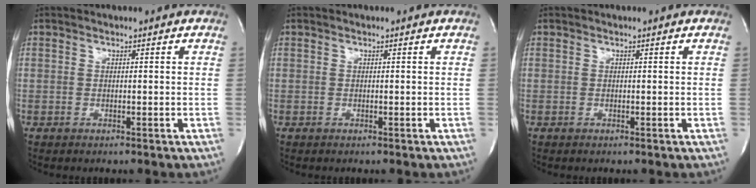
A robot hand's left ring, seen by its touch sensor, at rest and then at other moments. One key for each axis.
{"total": 0.0}
{"total": 0.0}